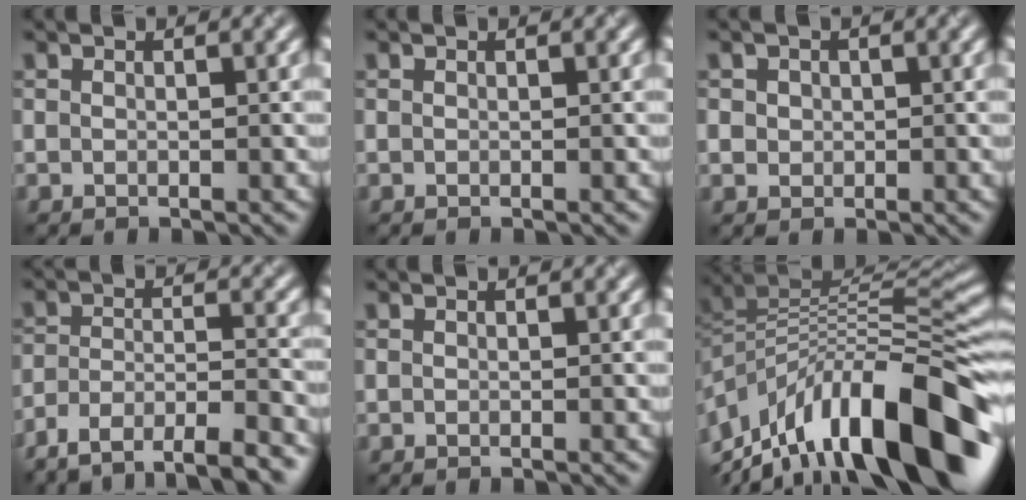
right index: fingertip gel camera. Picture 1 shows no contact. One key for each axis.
{"total": 0.0}
{"total": 1.6, "fx": 0.4, "fy": 1.5, "fz": 0.6, "tx": -0.008, "ty": 0.007, "tz": 0.010}
{"total": 7.4, "fx": -6.1, "fy": 1.8, "fz": 3.7, "tx": -0.064, "ty": -0.001, "tz": -0.107}
{"total": 0.0}
{"total": 14.2, "fx": -6.0, "fy": 5.6, "fz": 11.6, "tx": -0.187, "ty": 0.028, "tz": -0.109}